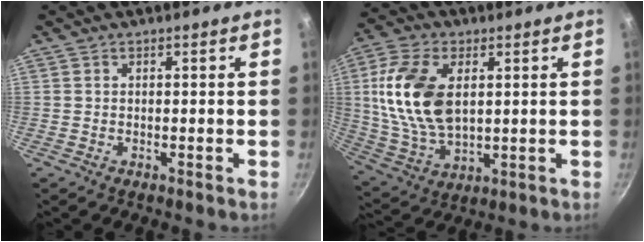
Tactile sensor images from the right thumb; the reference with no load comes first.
{"total": 16.3, "force": [3.2, 9.5, 12.9], "torque": [-0.241, -0.008, 0.068]}